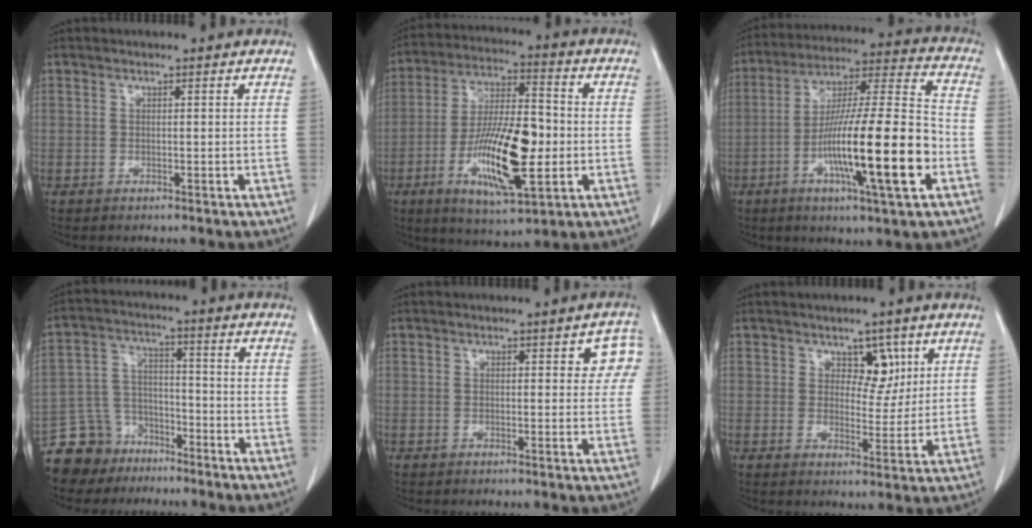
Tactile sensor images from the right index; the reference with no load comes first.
{"total": 16.2, "force": [-3.5, 4.4, 15.1], "torque": [-0.286, -0.003, -0.056]}
{"total": 19.8, "force": [-6.1, 1.3, 18.8], "torque": [-0.320, -0.005, -0.100]}
{"total": 9.1, "force": [-6.9, 5.9, 0.3], "torque": [-0.014, 0.029, -0.124]}
{"total": 4.5, "force": [1.7, 1.9, 3.7], "torque": [-0.022, 0.007, 0.011]}
{"total": 4.8, "force": [2.3, 2.9, 3.0], "torque": [-0.031, 0.000, 0.036]}